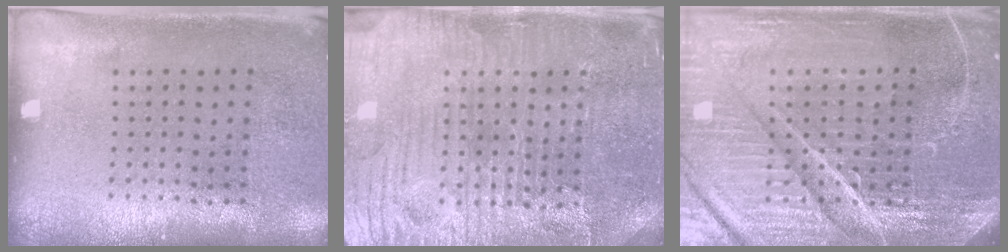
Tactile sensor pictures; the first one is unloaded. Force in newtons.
{"total": 4.8, "press": 4.7, "slide": 1.2}
{"total": 6.3, "press": 5.6, "slide": 2.8}